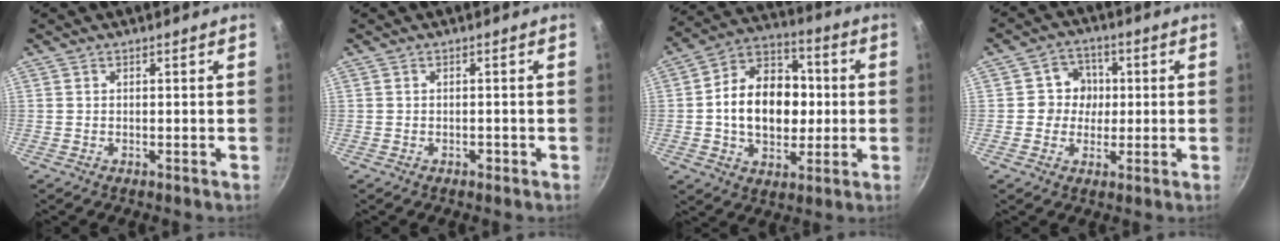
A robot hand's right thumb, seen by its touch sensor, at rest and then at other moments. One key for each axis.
{"total": 0.9, "fx": -0.5, "fy": 0.6, "fz": 0.4, "tx": -0.004, "ty": 0.006, "tz": -0.004}
{"total": 17.6, "fx": -0.3, "fy": 12.9, "fz": 12.1, "tx": -0.157, "ty": 0.030, "tz": -0.013}
{"total": 6.3, "fx": 0.2, "fy": 6.0, "fz": 2.0, "tx": 0.015, "ty": 0.010, "tz": -0.007}